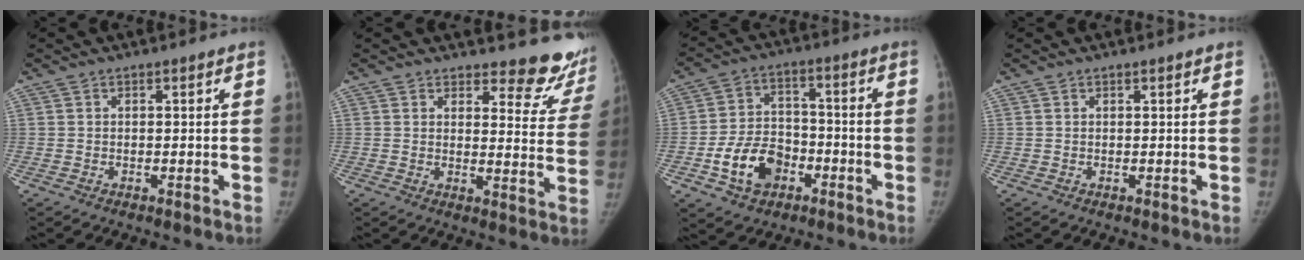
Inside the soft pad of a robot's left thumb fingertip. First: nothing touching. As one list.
[{"total": 11.6, "force": [10.8, 3.6, 2.2], "torque": [0.015, -0.108, 0.104]}, {"total": 11.1, "force": [-4.6, 8.0, 6.3], "torque": [-0.087, 0.028, -0.080]}, {"total": 0.0}]